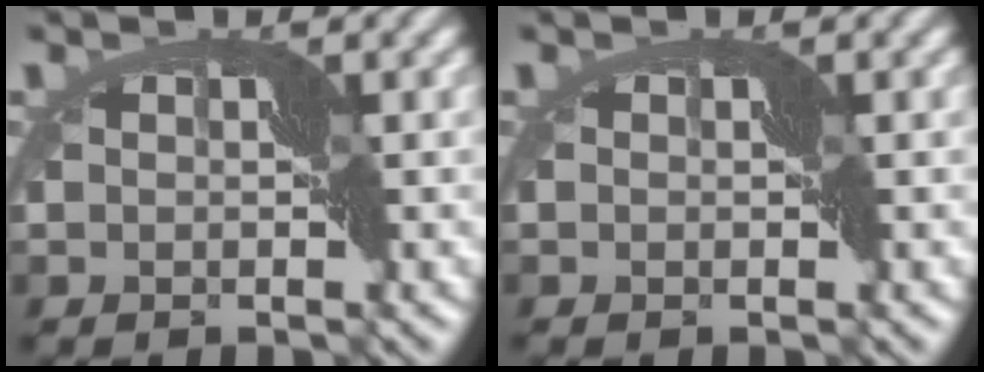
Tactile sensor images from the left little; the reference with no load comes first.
{"total": 0.0}